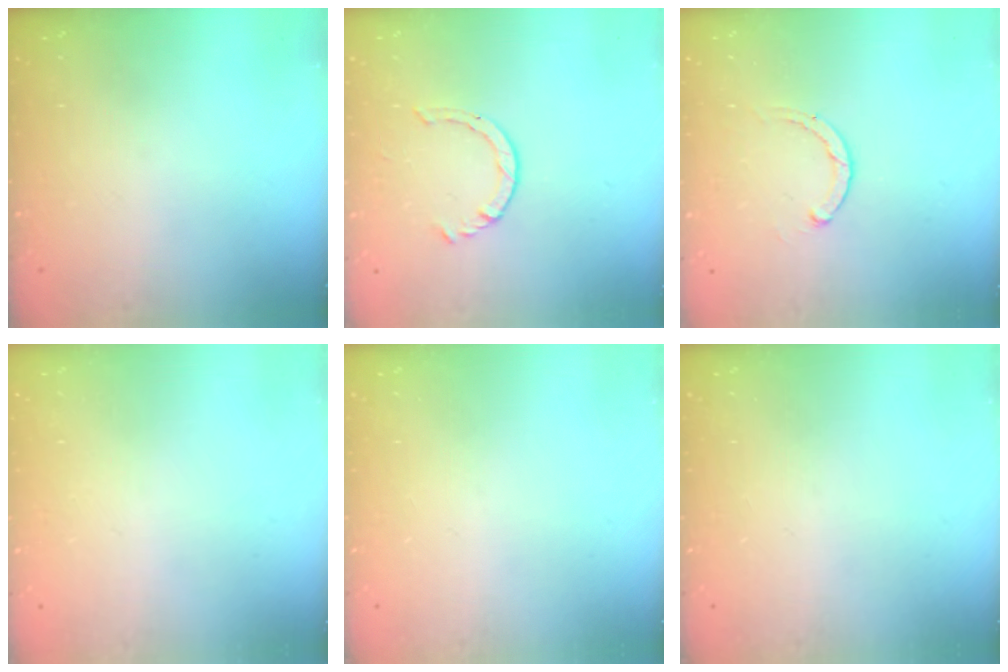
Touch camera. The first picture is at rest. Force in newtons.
{"total": 3.0, "press": 2.9, "slide": 0.3}
{"total": 1.1, "press": 1.0, "slide": 0.3}
{"total": 2.6, "press": 2.6, "slide": 0.2}
{"total": 0.0}
{"total": 0.0}